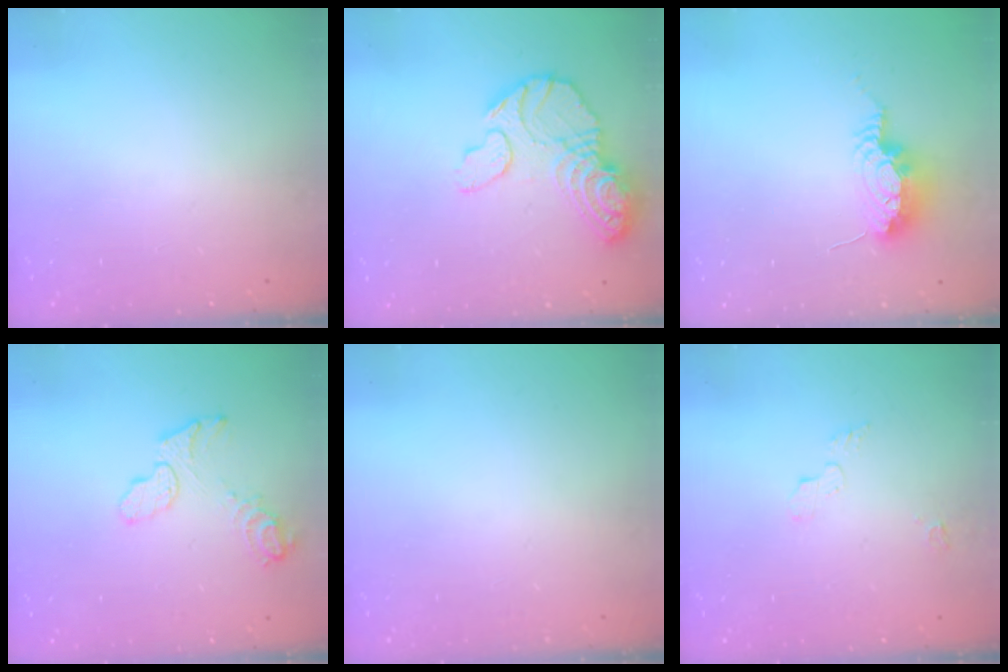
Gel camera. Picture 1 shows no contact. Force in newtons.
{"total": 15.8, "press": 15.6, "slide": 1.9}
{"total": 8.3, "press": 8.0, "slide": 2.2}
{"total": 9.0, "press": 9.0, "slide": 0.6}
{"total": 0.0}
{"total": 4.9, "press": 4.8, "slide": 0.5}